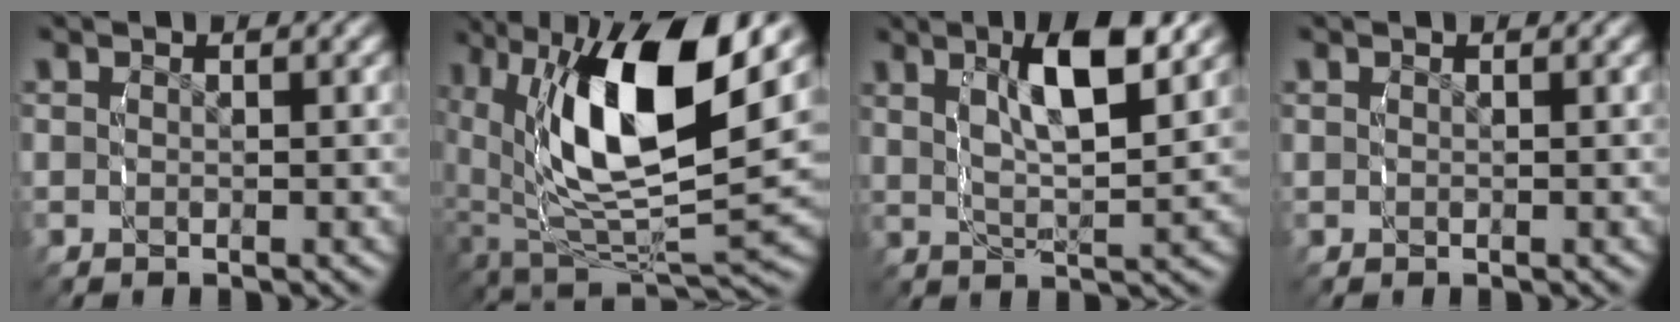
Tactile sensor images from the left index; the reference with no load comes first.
{"total": 15.1, "force": [1.1, 7.9, 12.8], "torque": [-0.232, -0.028, 0.036]}
{"total": 6.2, "force": [2.4, 1.4, 5.6], "torque": [-0.088, 0.008, 0.042]}
{"total": 0.0}